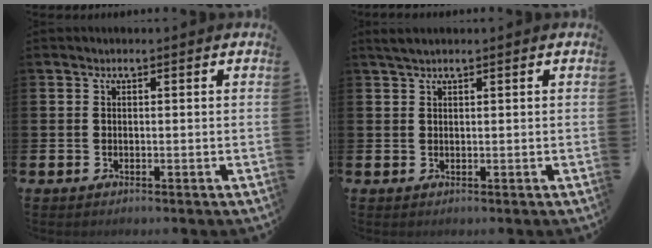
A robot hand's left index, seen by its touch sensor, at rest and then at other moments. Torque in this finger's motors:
{"motor_torque": [0.13, -0.17, 0.03, 0.00]}